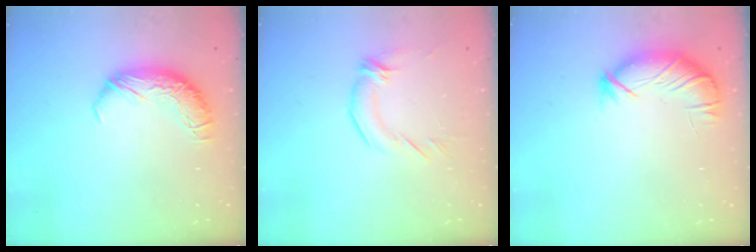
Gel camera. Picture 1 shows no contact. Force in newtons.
{"total": 2.2, "press": 1.1, "slide": 1.9}
{"total": 3.9, "press": 3.6, "slide": 1.6}